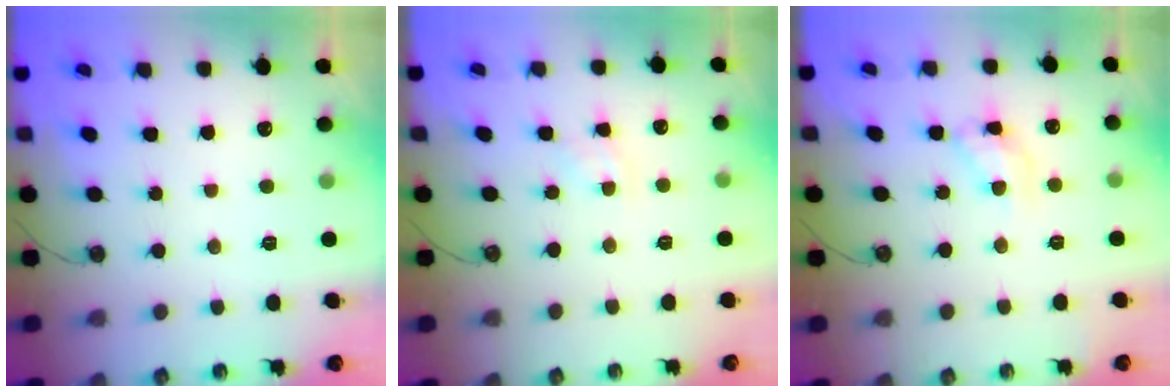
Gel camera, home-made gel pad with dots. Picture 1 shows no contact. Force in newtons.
{"total": 2.1, "press": 2.1, "slide": 0.4}
{"total": 10.0, "press": 10.0, "slide": 0.1}